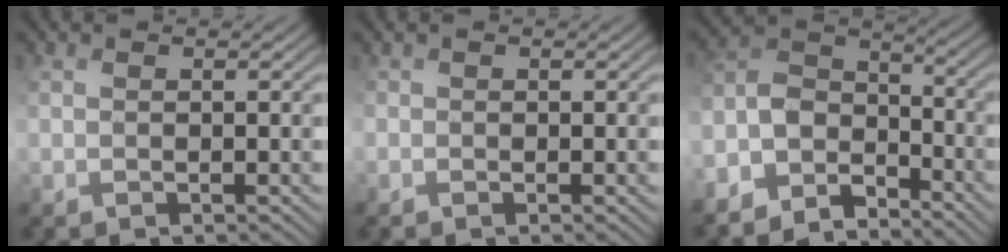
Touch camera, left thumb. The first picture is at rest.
{"total": 0.7, "force": [-0.6, 0.3, -0.1], "torque": [0.001, -0.007, -0.009]}
{"total": 8.1, "force": [-6.9, 3.3, 2.7], "torque": [-0.062, 0.003, -0.143]}